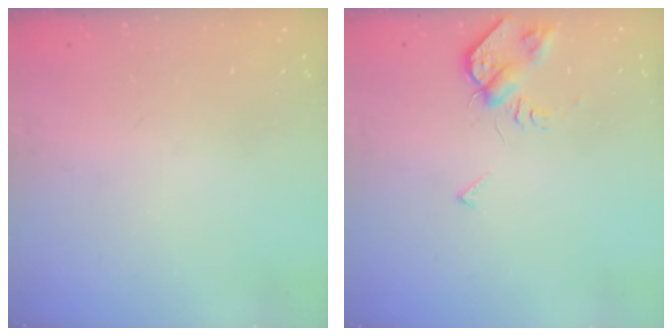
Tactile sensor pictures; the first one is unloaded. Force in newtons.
{"total": 5.5, "press": 5.4, "slide": 0.9}